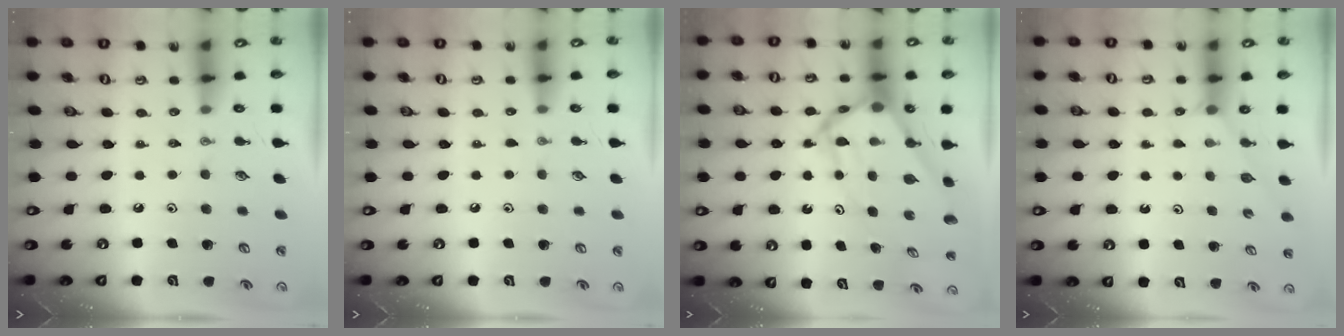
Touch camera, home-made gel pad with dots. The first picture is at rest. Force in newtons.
{"total": 2.8, "press": 2.8, "slide": 0.3}
{"total": 10.2, "press": 10.2, "slide": 1.0}
{"total": 2.5, "press": 2.4, "slide": 0.4}